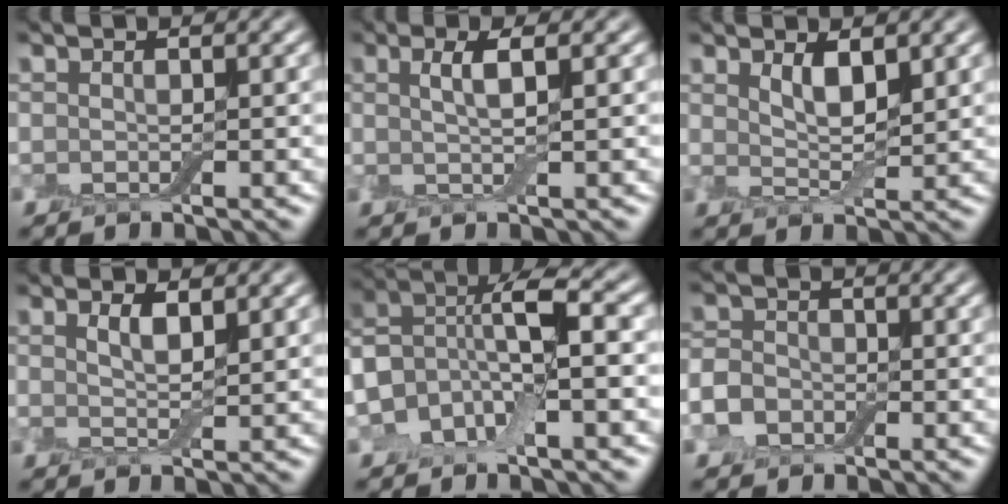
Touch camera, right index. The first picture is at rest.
{"total": 2.8, "force": [0.5, 0.6, 2.6], "torque": [-0.044, -0.002, 0.007]}
{"total": 2.6, "force": [1.3, 0.6, 2.1], "torque": [-0.040, -0.009, 0.024]}
{"total": 1.8, "force": [0.9, 0.4, 1.5], "torque": [-0.031, -0.005, 0.016]}
{"total": 7.7, "force": [-1.8, 4.0, 6.3], "torque": [-0.119, 0.013, -0.046]}
{"total": 3.6, "force": [-1.6, 2.8, 1.6], "torque": [-0.021, -0.003, -0.044]}